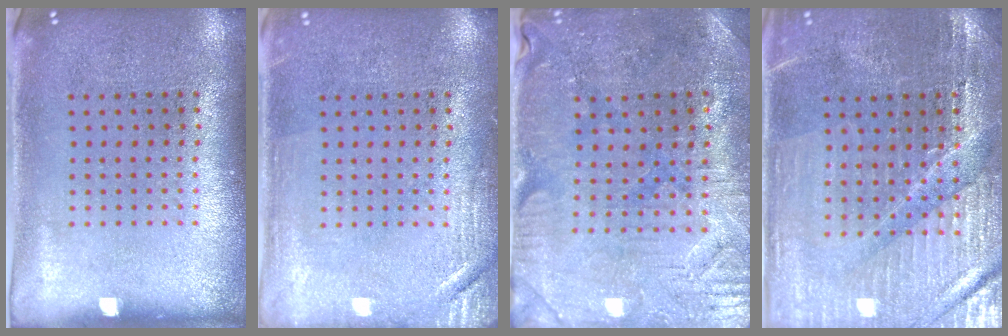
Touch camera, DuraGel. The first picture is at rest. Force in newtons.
{"total": 2.1, "press": 2.0, "slide": 0.4}
{"total": 0.9, "press": 0.8, "slide": 0.4}
{"total": 3.1, "press": 3.1, "slide": 0.5}